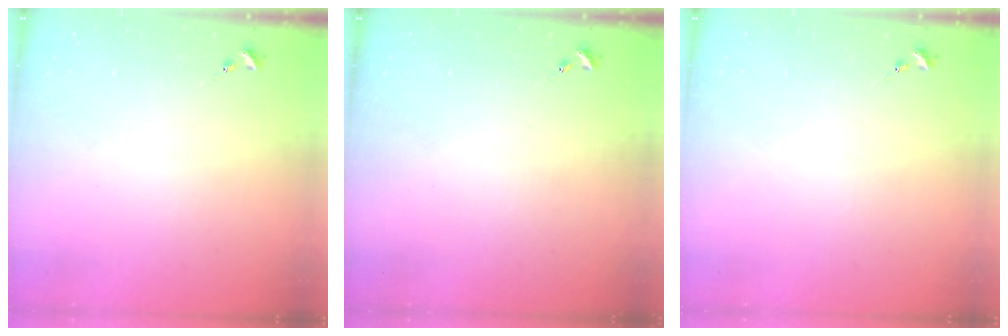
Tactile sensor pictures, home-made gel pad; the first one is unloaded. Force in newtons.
{"total": 0.0}
{"total": 0.0}